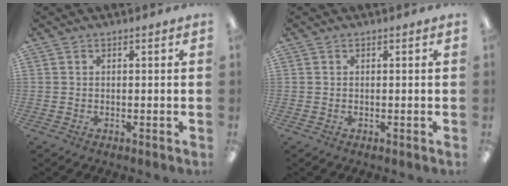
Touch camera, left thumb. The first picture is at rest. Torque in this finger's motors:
{"motor_torque": [0.00, 0.00, -0.02, -0.01, 0.00]}